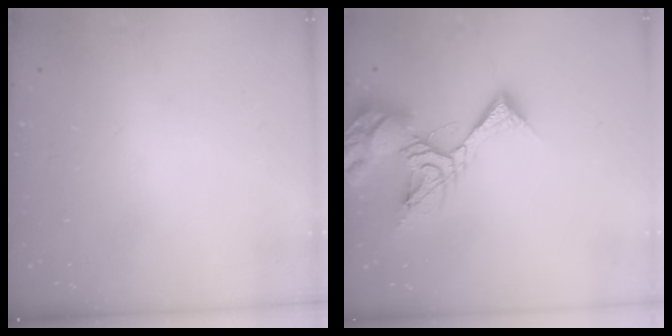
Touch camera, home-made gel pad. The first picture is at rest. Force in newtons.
{"total": 14.0, "press": 14.0, "slide": 1.5}